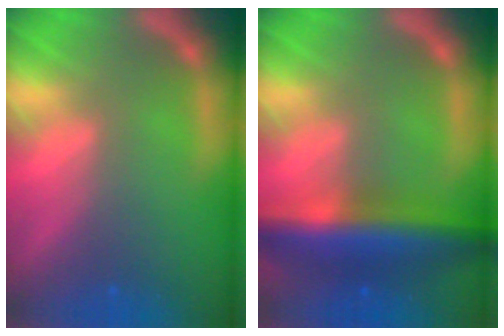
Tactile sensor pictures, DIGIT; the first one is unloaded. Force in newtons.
{"total": 8.9}